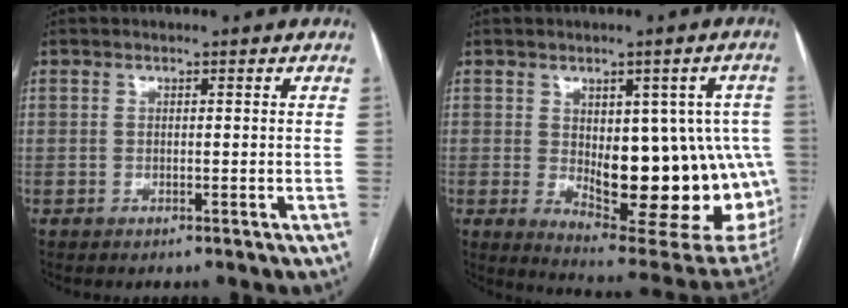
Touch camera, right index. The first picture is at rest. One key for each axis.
{"total": 20.4, "fx": -1.5, "fy": 8.4, "fz": 18.5, "tx": -0.171, "ty": 0.008, "tz": 0.011}